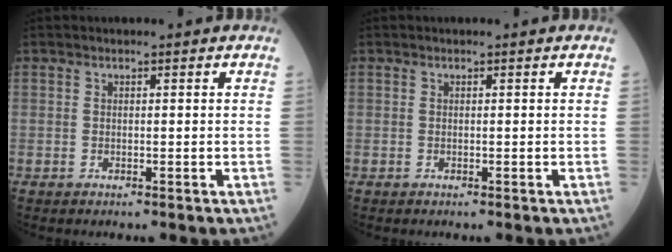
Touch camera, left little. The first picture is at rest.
{"total": 0.0}